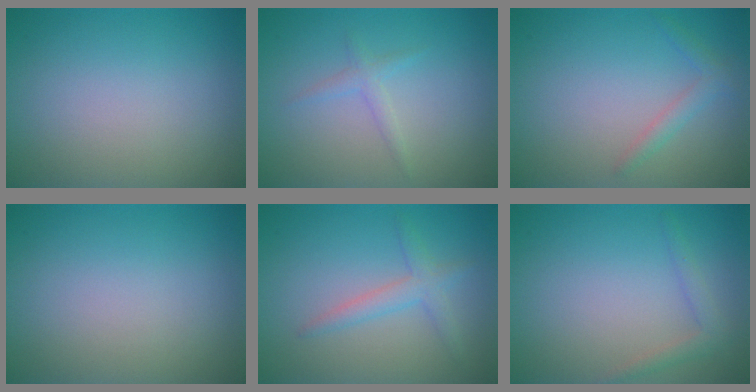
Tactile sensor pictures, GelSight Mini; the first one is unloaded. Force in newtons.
{"total": 1.2, "press": 1.2, "slide": 0.0}
{"total": 1.5, "press": 1.5, "slide": 0.1}
{"total": 0.0}
{"total": 2.1, "press": 2.1, "slide": 0.1}
{"total": 1.5, "press": 1.5, "slide": 0.1}